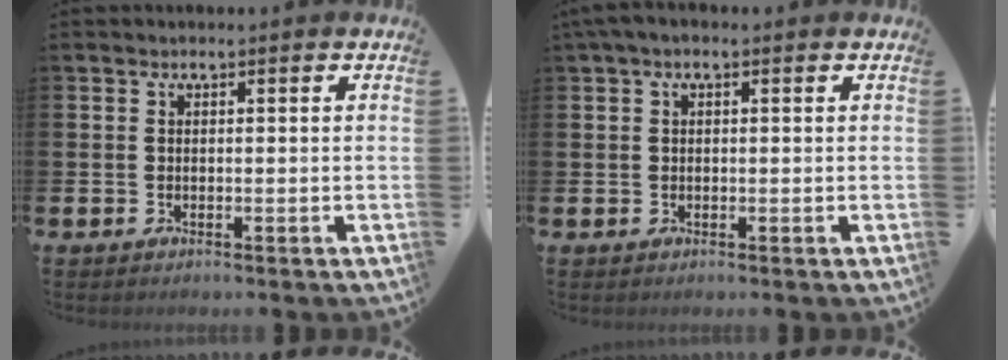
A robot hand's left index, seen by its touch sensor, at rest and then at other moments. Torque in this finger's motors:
{"motor_torque": [0.00, -2.14, -0.69, 0.00]}